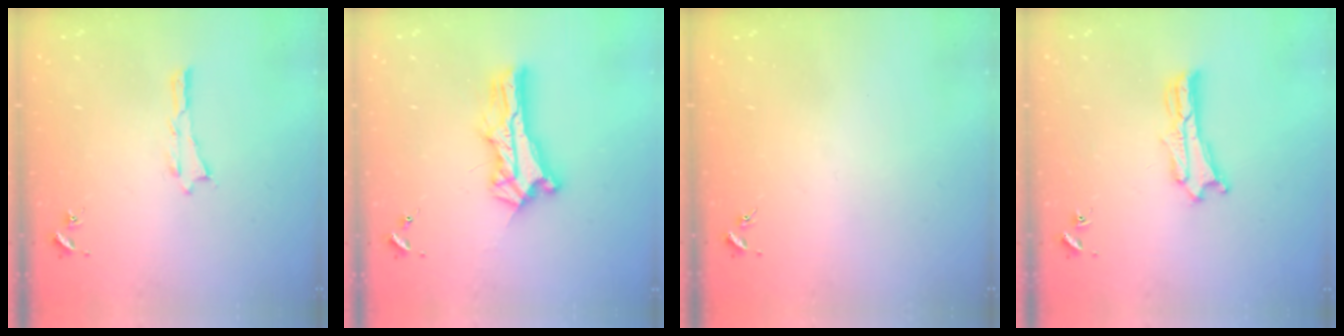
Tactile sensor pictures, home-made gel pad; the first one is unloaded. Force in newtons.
{"total": 9.3, "press": 9.3, "slide": 0.7}
{"total": 0.0}
{"total": 2.5, "press": 2.5, "slide": 0.1}